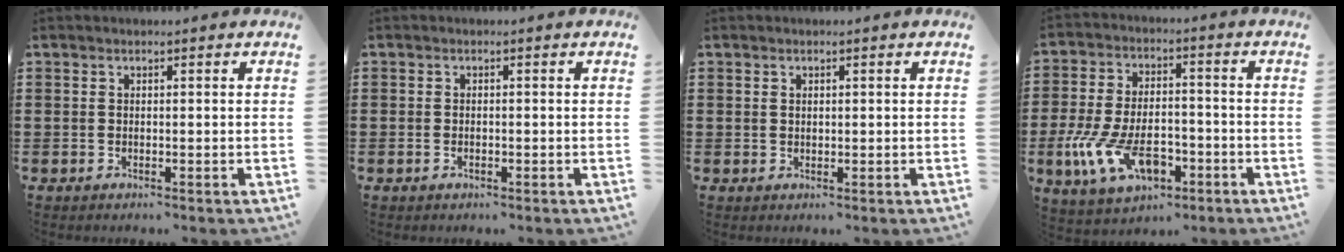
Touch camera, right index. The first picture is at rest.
{"total": 0.8, "force": [-0.3, 0.4, 0.5], "torque": [-0.012, -0.002, -0.006]}
{"total": 0.7, "force": [0.4, 0.5, 0.2], "torque": [-0.006, 0.003, 0.007]}
{"total": 11.4, "force": [-4.8, 6.0, 8.4], "torque": [-0.186, 0.006, -0.088]}